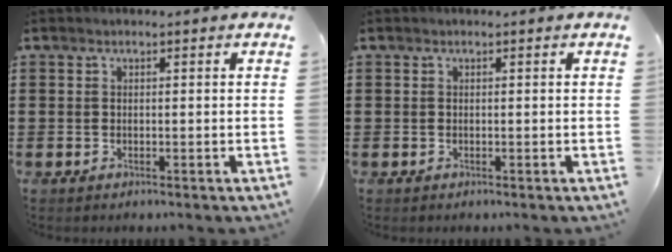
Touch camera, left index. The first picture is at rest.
{"total": 0.0}